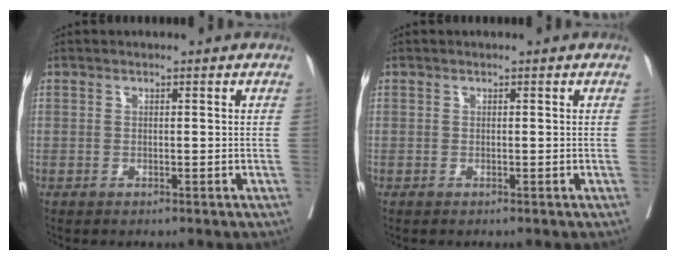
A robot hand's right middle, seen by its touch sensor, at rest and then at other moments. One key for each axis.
{"total": 0.0}